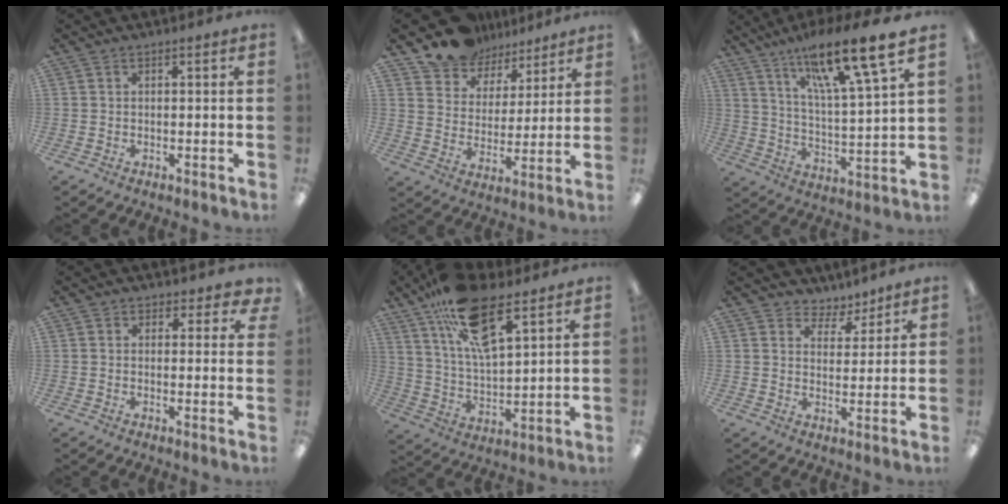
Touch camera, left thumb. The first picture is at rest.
{"total": 13.4, "force": [11.3, 6.8, 2.1], "torque": [-0.059, -0.086, 0.215]}
{"total": 17.3, "force": [12.8, 2.6, 11.4], "torque": [-0.187, -0.080, 0.202]}
{"total": 2.4, "force": [1.5, 1.8, 0.6], "torque": [0.001, -0.004, 0.027]}
{"total": 17.7, "force": [11.3, 6.6, 11.9], "torque": [-0.225, -0.041, 0.198]}
{"total": 5.0, "force": [4.2, 2.6, 0.4], "torque": [0.000, -0.030, 0.074]}